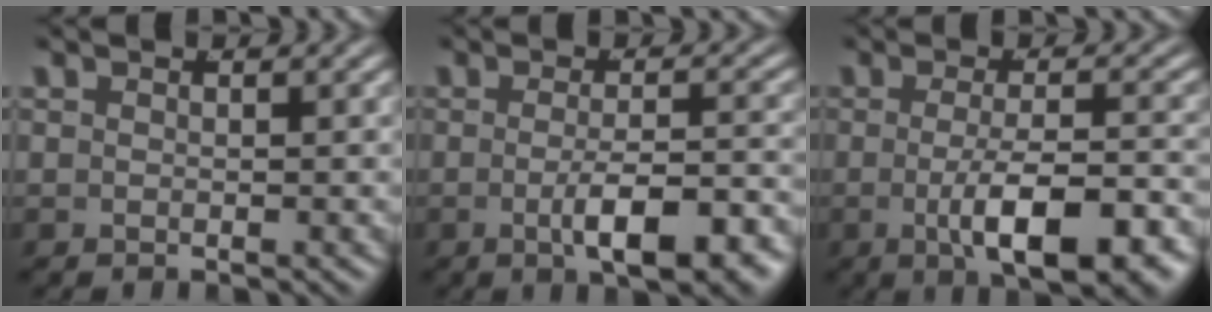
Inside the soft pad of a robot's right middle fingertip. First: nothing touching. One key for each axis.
{"total": 5.3, "fx": -2.7, "fy": 1.2, "fz": 4.5, "tx": -0.066, "ty": -0.014, "tz": -0.035}
{"total": 7.0, "fx": -2.6, "fy": 2.0, "fz": 6.2, "tx": -0.097, "ty": -0.020, "tz": -0.028}